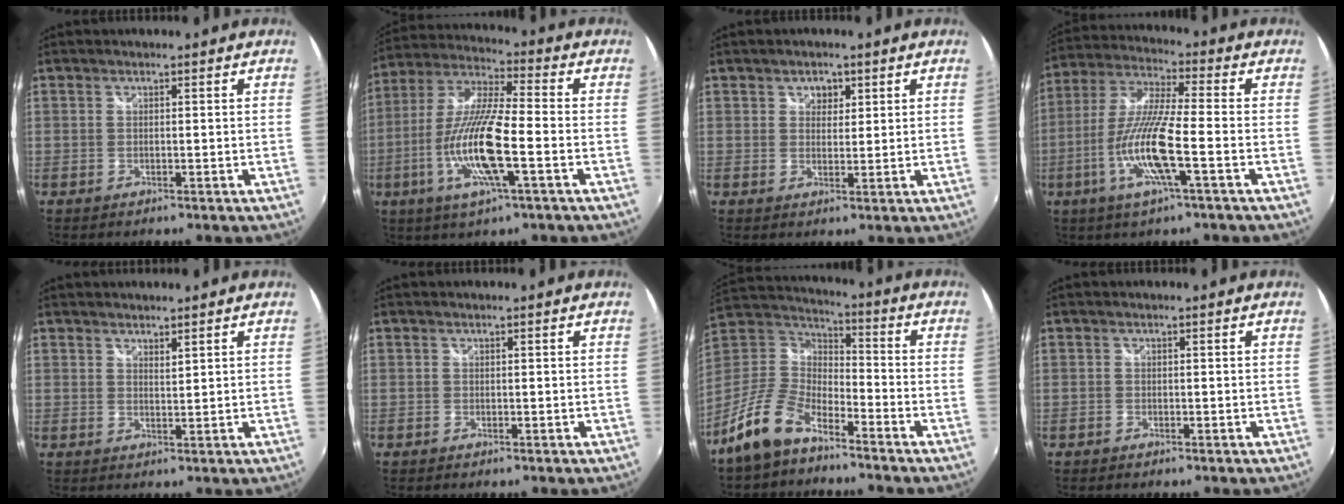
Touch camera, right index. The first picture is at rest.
{"total": 16.3, "force": [-5.2, 2.6, 15.2], "torque": [-0.307, -0.018, -0.101]}
{"total": 2.6, "force": [1.2, 2.1, 0.9], "torque": [-0.006, 0.006, 0.020]}
{"total": 13.4, "force": [-4.9, 1.0, 12.4], "torque": [-0.255, -0.012, -0.094]}
{"total": 1.5, "force": [1.3, 0.3, 0.6], "torque": [-0.007, 0.000, 0.022]}
{"total": 0.0}
{"total": 12.7, "force": [-8.6, 5.6, 7.6], "torque": [-0.174, 0.005, -0.170]}
{"total": 0.7, "force": [-0.6, 0.4, 0.0], "torque": [-0.003, -0.002, -0.014]}